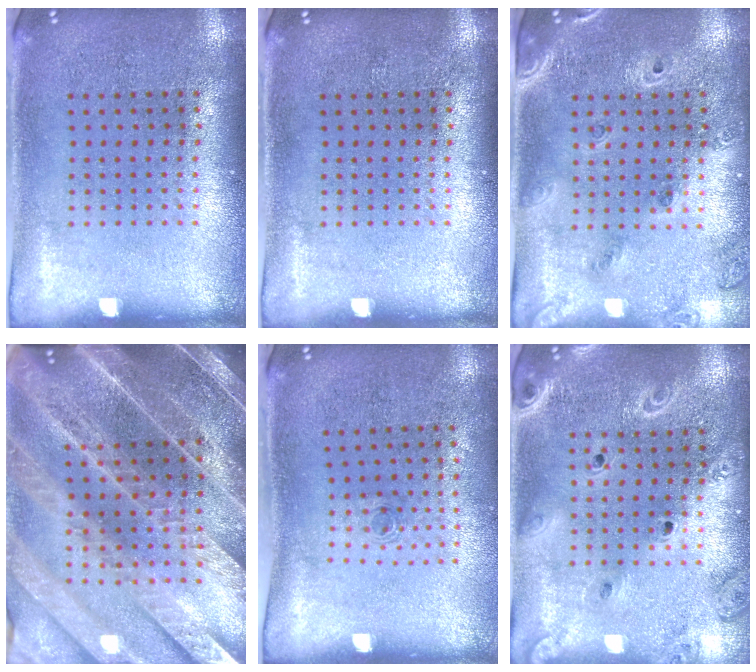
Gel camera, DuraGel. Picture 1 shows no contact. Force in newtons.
{"total": 0.0}
{"total": 1.5, "press": 1.5, "slide": 0.4}
{"total": 4.4, "press": 4.0, "slide": 2.0}
{"total": 0.6, "press": 0.2, "slide": 0.5}
{"total": 2.1, "press": 1.9, "slide": 0.8}